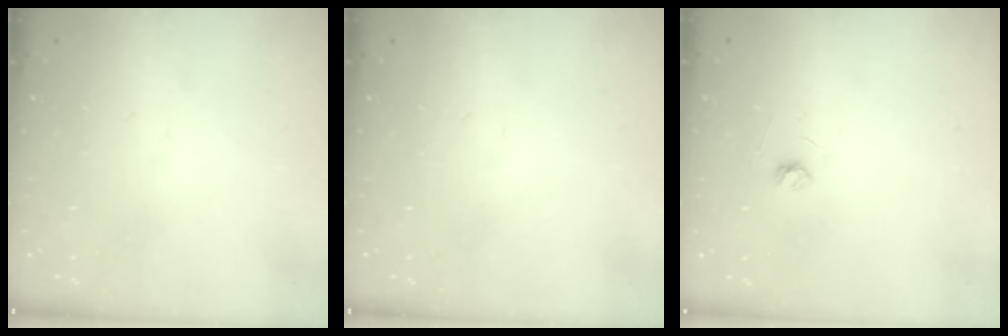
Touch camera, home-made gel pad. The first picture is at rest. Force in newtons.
{"total": 0.0}
{"total": 2.6, "press": 2.6, "slide": 0.3}